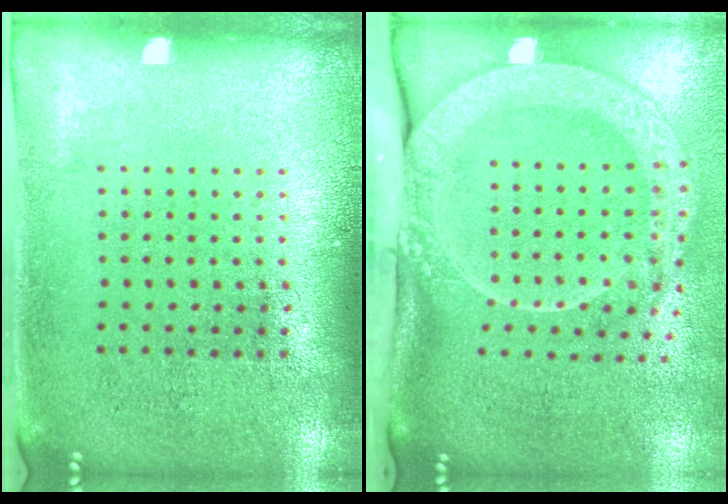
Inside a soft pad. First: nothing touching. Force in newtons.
{"total": 3.0, "press": 2.1, "slide": 2.1}